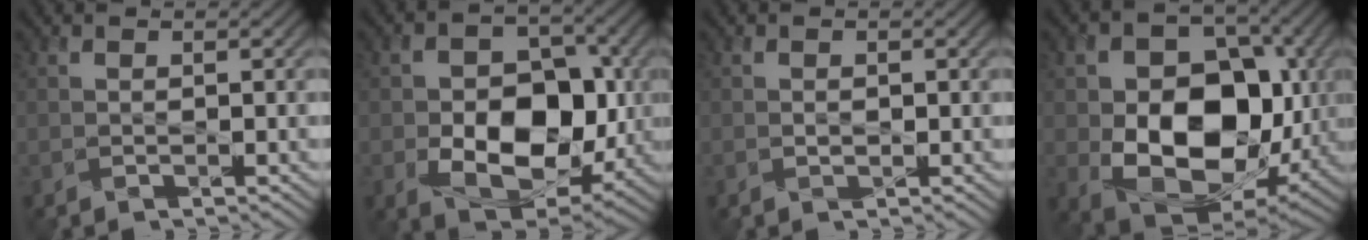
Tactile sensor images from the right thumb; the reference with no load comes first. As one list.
[{"total": 12.7, "force": [-2.6, 8.8, 8.8], "torque": [-0.139, -0.018, -0.043]}, {"total": 0.5, "force": [-0.1, 0.4, 0.3], "torque": [-0.003, -0.002, 0.000]}, {"total": 15.2, "force": [-1.8, 10.9, 10.4], "torque": [-0.174, -0.033, -0.029]}]